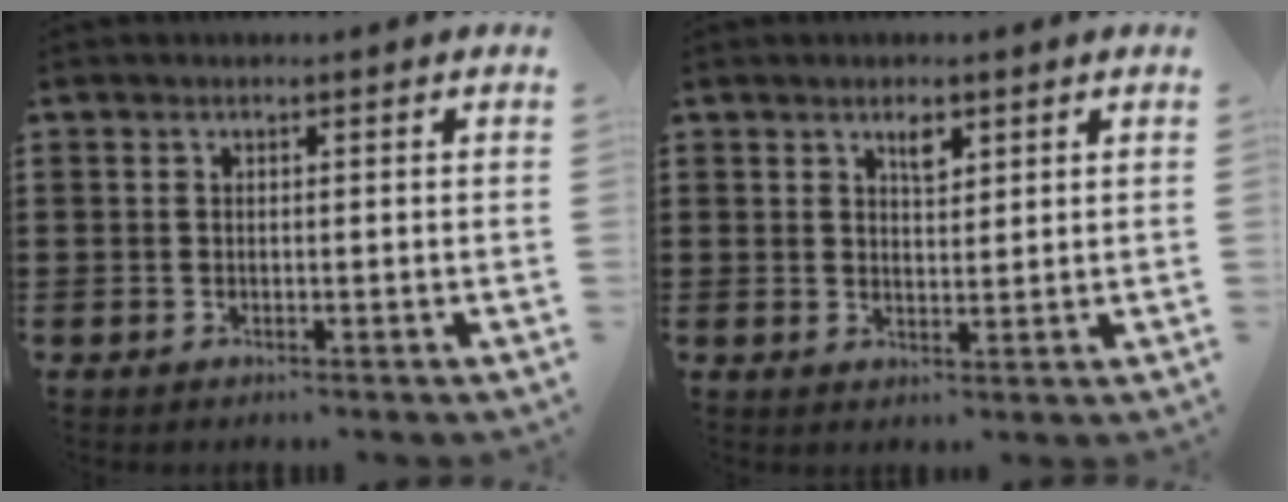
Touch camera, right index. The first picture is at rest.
{"total": 2.5, "force": [1.6, 1.0, 1.6], "torque": [-0.019, -0.003, 0.025]}